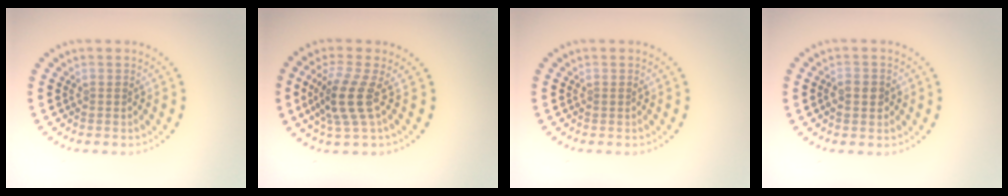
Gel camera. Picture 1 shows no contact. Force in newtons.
{"total": 3.7, "press": 2.8, "slide": 2.5}
{"total": 0.0}
{"total": 1.9, "press": 1.9, "slide": 0.4}